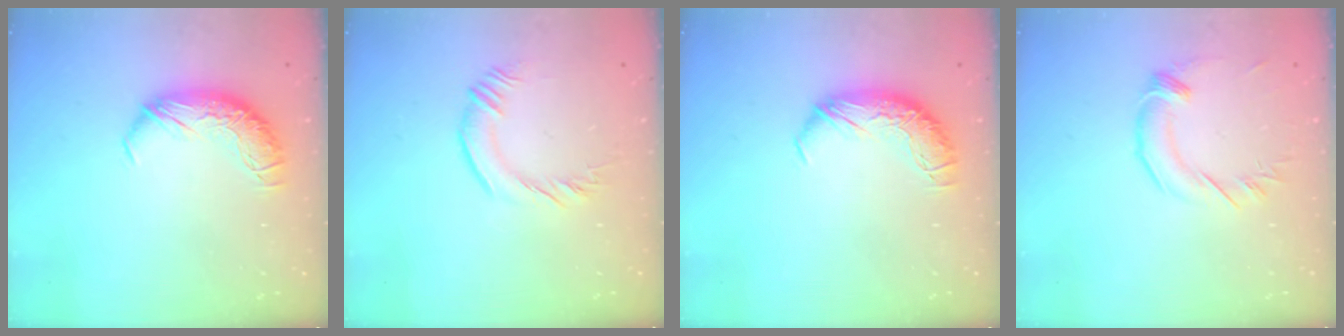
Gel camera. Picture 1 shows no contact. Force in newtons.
{"total": 0.9, "press": 0.6, "slide": 0.7}
{"total": 0.0}
{"total": 1.6, "press": 1.6, "slide": 0.3}